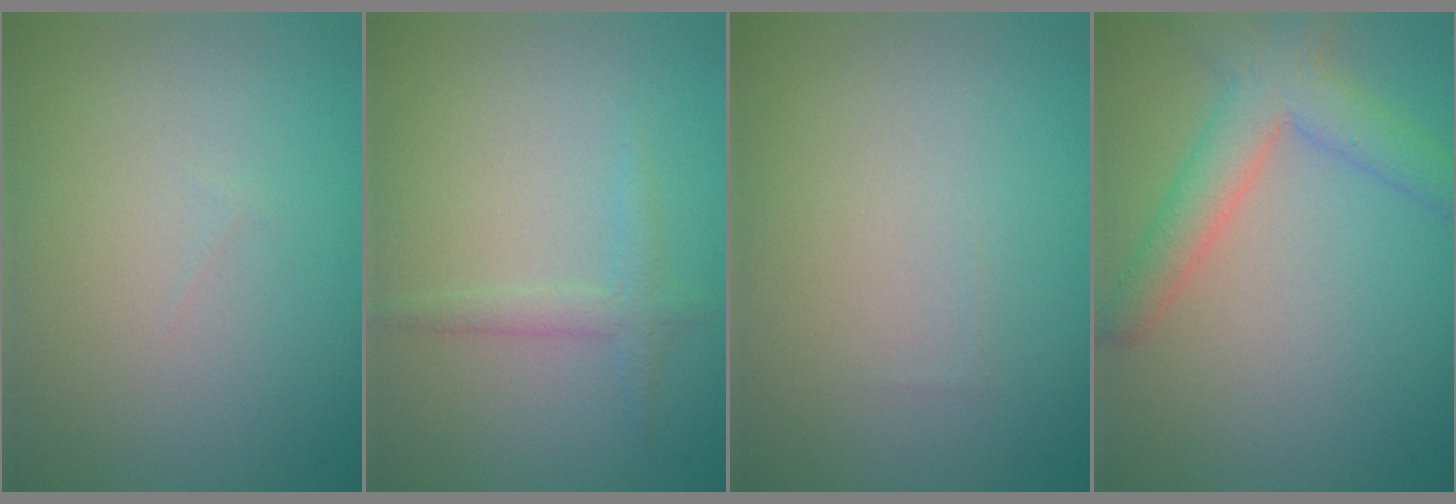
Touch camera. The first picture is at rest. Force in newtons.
{"total": 1.5, "press": 1.5, "slide": 0.0}
{"total": 0.0}
{"total": 4.7, "press": 4.7, "slide": 0.1}